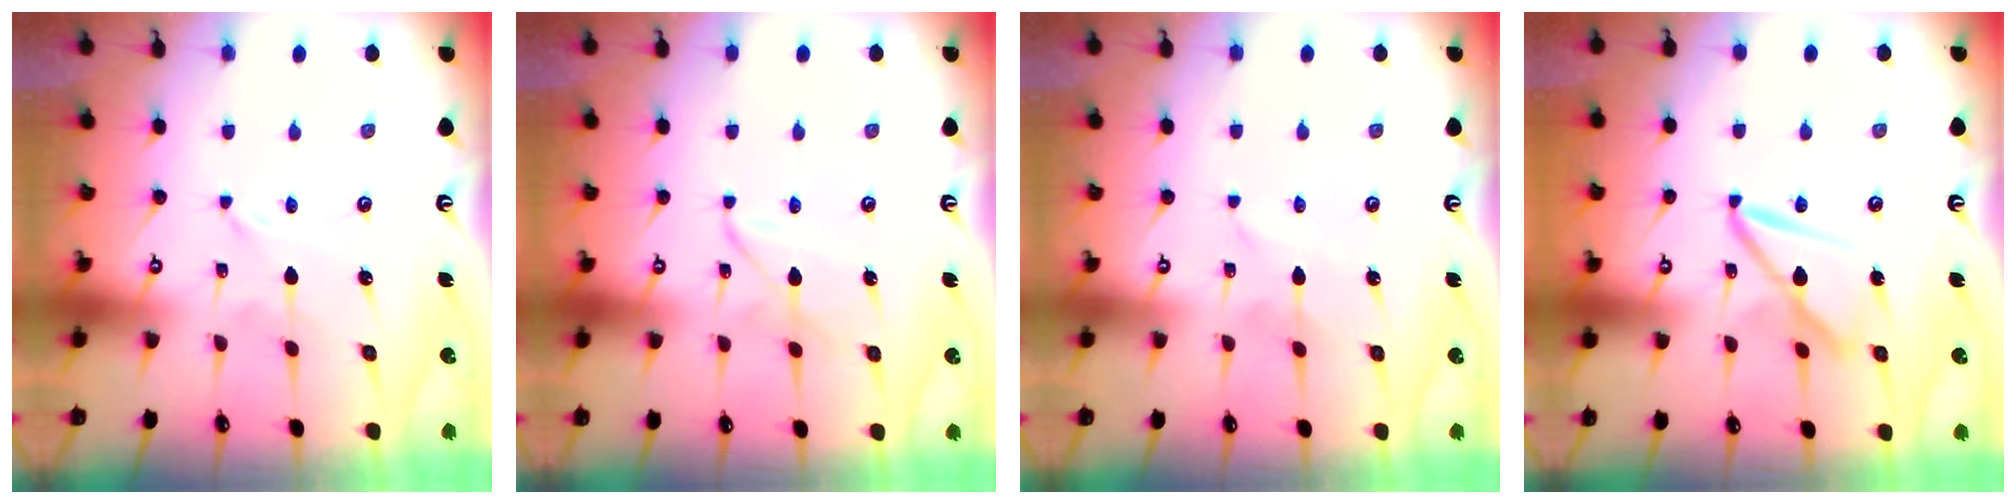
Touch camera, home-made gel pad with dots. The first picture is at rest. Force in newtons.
{"total": 2.3, "press": 2.3, "slide": 0.2}
{"total": 0.9, "press": 0.9, "slide": 0.1}
{"total": 11.2, "press": 11.2, "slide": 0.9}